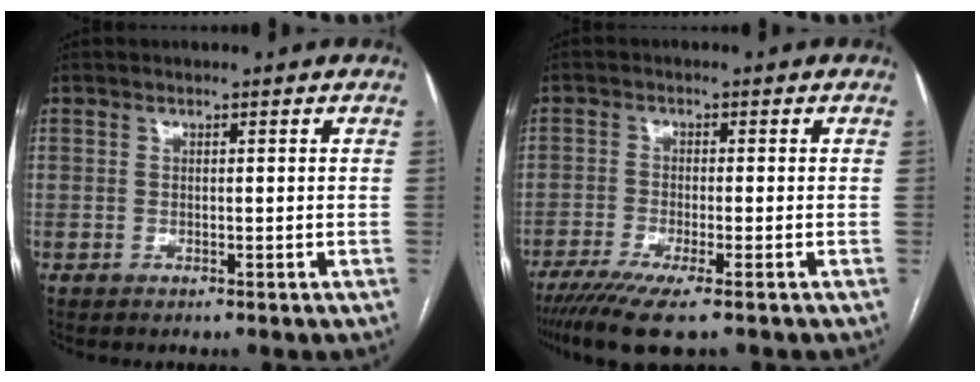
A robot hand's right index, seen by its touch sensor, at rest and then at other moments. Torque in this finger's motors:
{"motor_torque": [1.07, -1.07, 0.49, 0.13]}